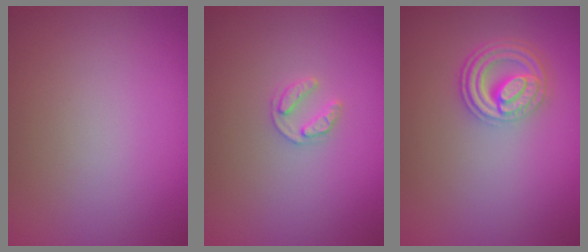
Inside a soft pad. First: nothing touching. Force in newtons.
{"total": 1.6, "press": 1.6, "slide": 0.3}
{"total": 4.6, "press": 3.4, "slide": 3.0}